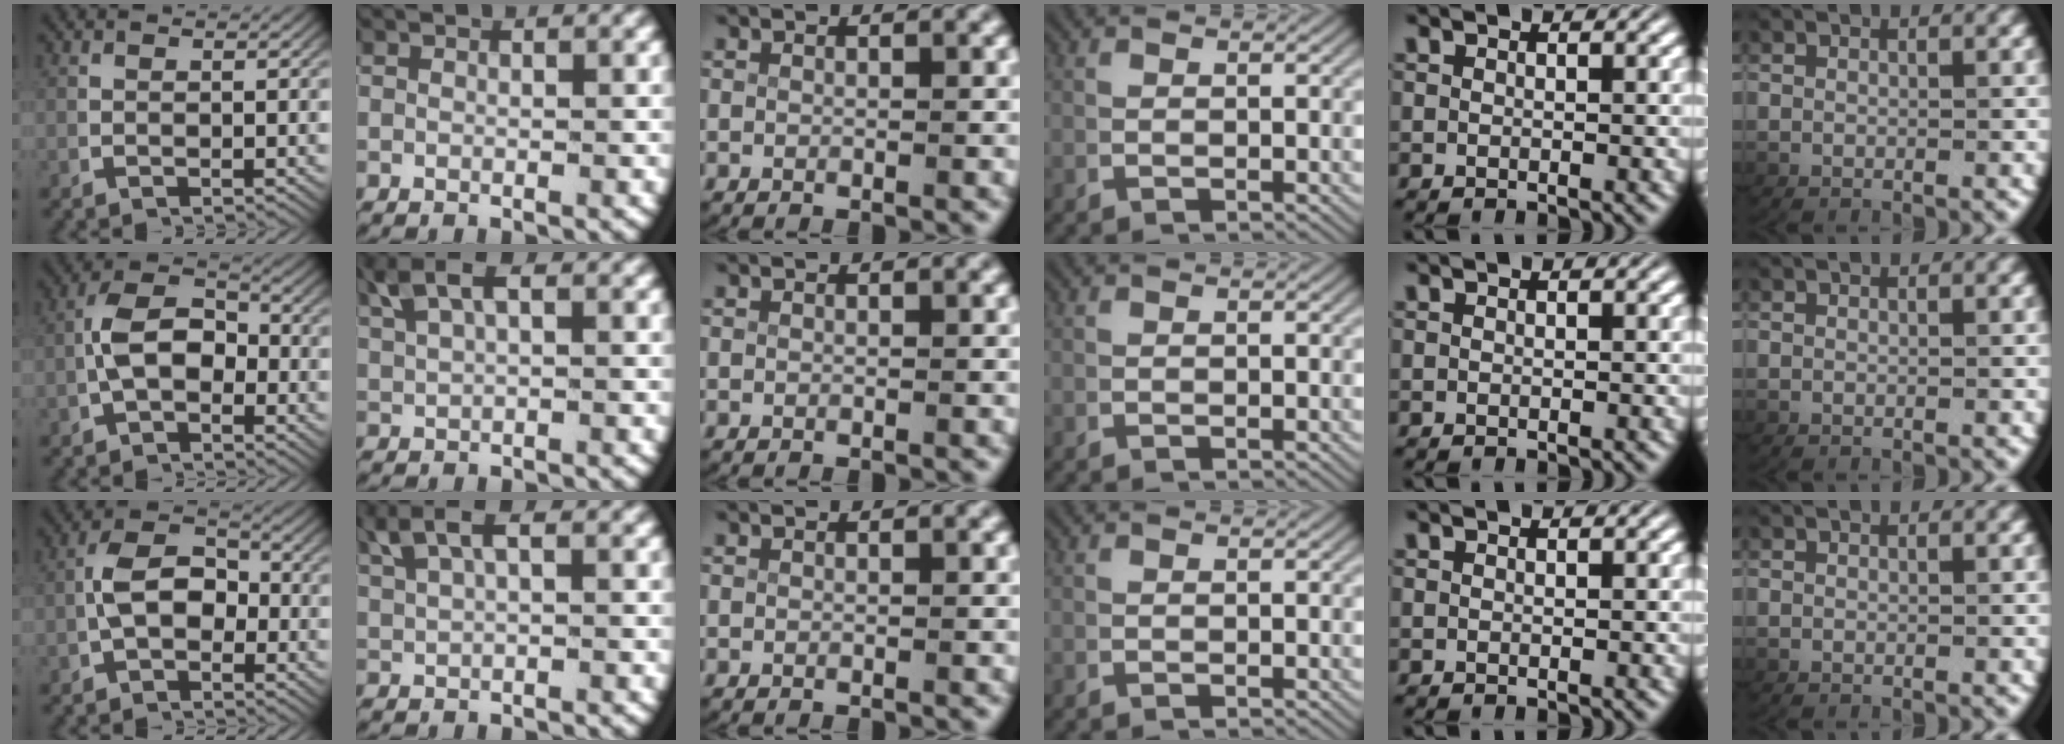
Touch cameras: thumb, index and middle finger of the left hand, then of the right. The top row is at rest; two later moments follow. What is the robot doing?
{"motion": "lift_and_place", "object": "key"}